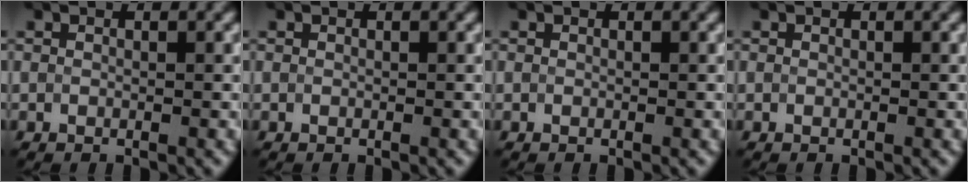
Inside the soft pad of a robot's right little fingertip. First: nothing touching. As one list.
[{"total": 0.0}, {"total": 0.0}, {"total": 0.0}]